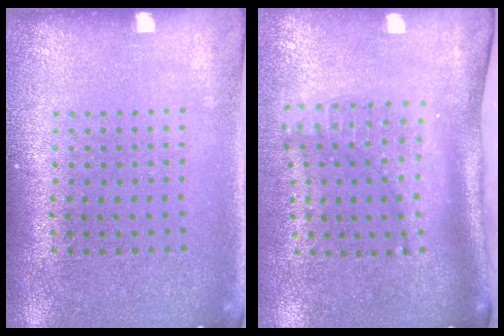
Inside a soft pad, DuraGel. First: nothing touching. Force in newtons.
{"total": 2.3, "press": 1.6, "slide": 1.6}